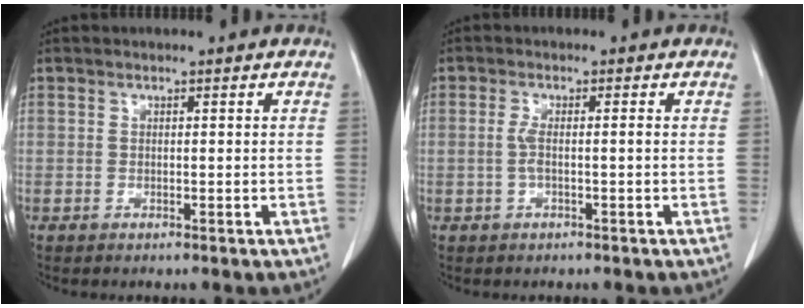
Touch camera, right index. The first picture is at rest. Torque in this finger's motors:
{"motor_torque": [0.03, -0.03, 0.06, 0.04]}